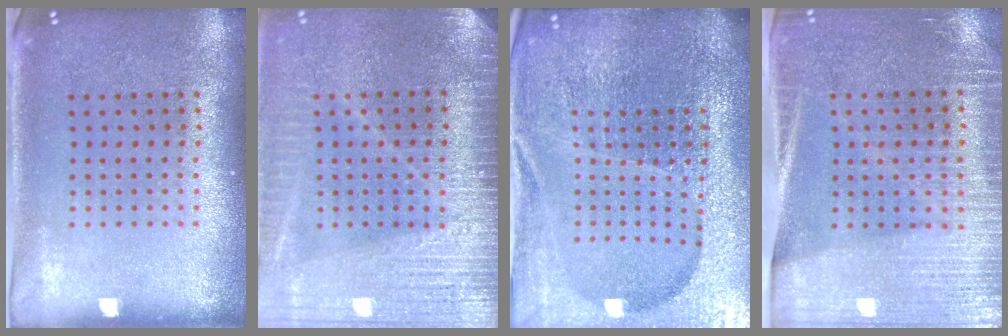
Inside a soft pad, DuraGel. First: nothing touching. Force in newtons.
{"total": 3.7, "press": 3.3, "slide": 1.7}
{"total": 6.4, "press": 5.5, "slide": 3.1}
{"total": 3.4, "press": 3.0, "slide": 1.6}